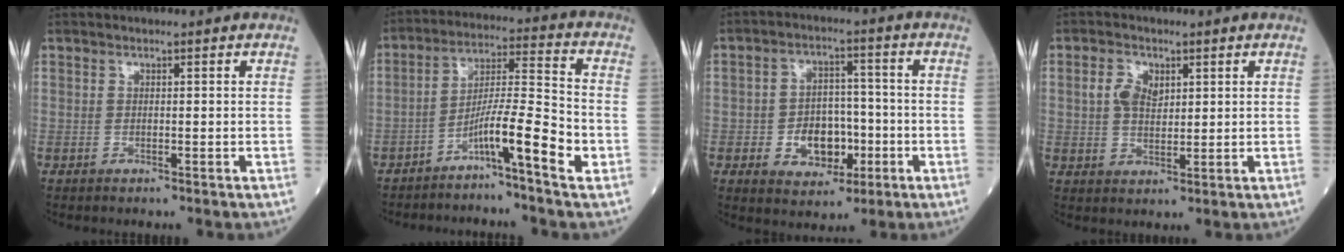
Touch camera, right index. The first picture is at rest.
{"total": 8.4, "force": [-4.7, -0.8, 7.0], "torque": [-0.116, 0.010, -0.084]}
{"total": 7.9, "force": [-2.1, 5.4, 5.3], "torque": [-0.089, 0.014, -0.027]}
{"total": 4.2, "force": [1.4, 2.6, 3.0], "torque": [-0.064, 0.009, 0.032]}